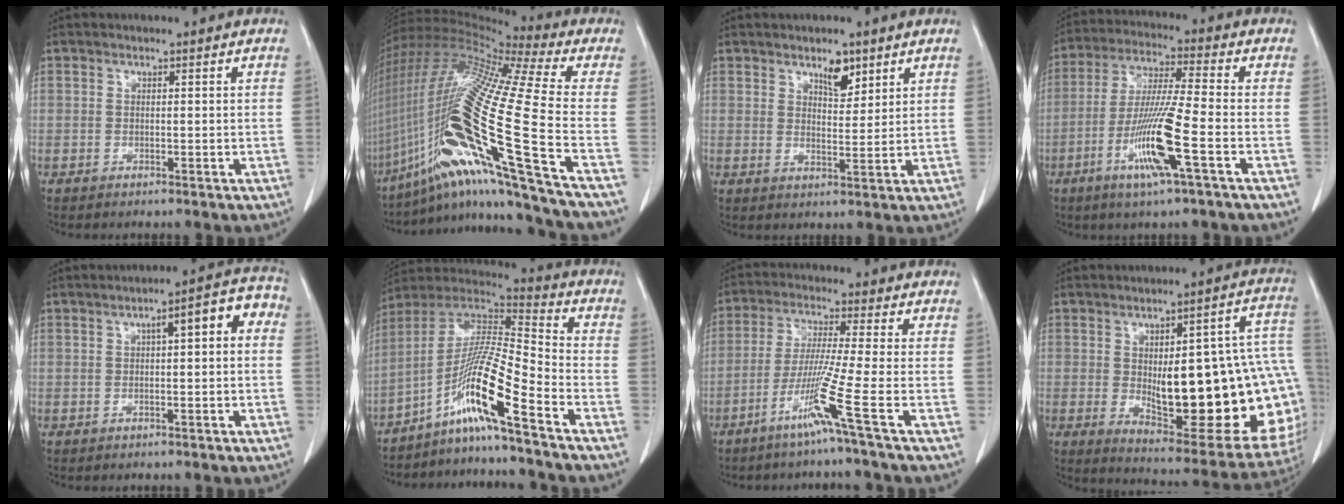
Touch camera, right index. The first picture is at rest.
{"total": 30.2, "force": [-11.1, -0.8, 28.1], "torque": [-0.530, -0.042, -0.209]}
{"total": 4.1, "force": [2.8, 1.4, 2.6], "torque": [-0.038, -0.003, 0.045]}
{"total": 12.2, "force": [-4.6, -0.4, 11.3], "torque": [-0.224, -0.016, -0.092]}
{"total": 6.6, "force": [0.9, 1.5, 6.4], "torque": [-0.079, 0.034, 0.004]}
{"total": 12.7, "force": [-7.8, -1.2, 10.0], "torque": [-0.199, 0.005, -0.149]}
{"total": 8.7, "force": [-4.6, -2.8, 6.8], "torque": [-0.129, -0.023, -0.100]}
{"total": 26.8, "force": [-1.7, 7.8, 25.6], "torque": [-0.258, 0.023, 0.004]}